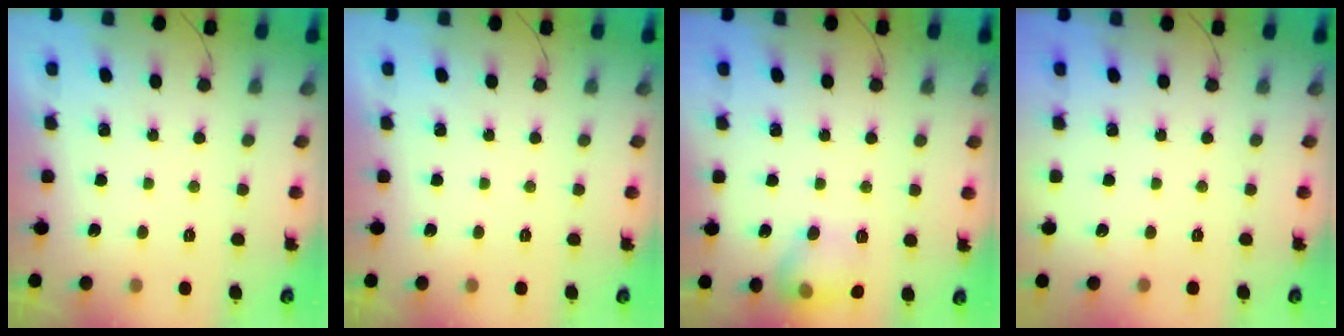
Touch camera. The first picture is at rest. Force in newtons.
{"total": 0.0}
{"total": 12.0, "press": 12.0, "slide": 1.0}
{"total": 0.0}